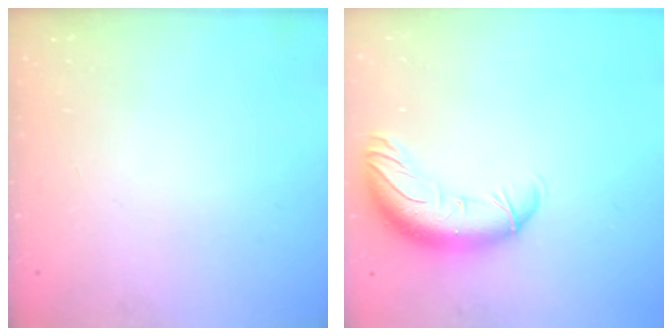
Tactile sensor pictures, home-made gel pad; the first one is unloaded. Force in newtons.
{"total": 12.4, "press": 12.0, "slide": 2.9}